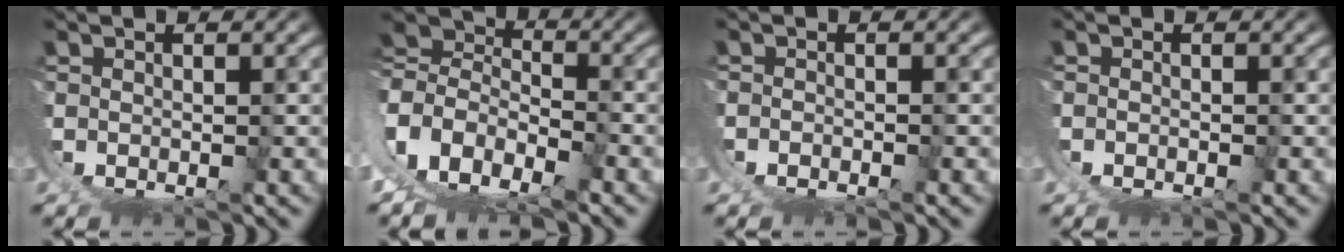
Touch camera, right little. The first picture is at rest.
{"total": 9.6, "force": [2.1, 7.7, 5.4], "torque": [-0.131, -0.023, 0.033]}
{"total": 1.4, "force": [-0.7, 1.1, 0.7], "torque": [-0.016, 0.000, -0.011]}
{"total": 0.7, "force": [-0.3, 0.5, 0.3], "torque": [-0.008, 0.000, -0.005]}